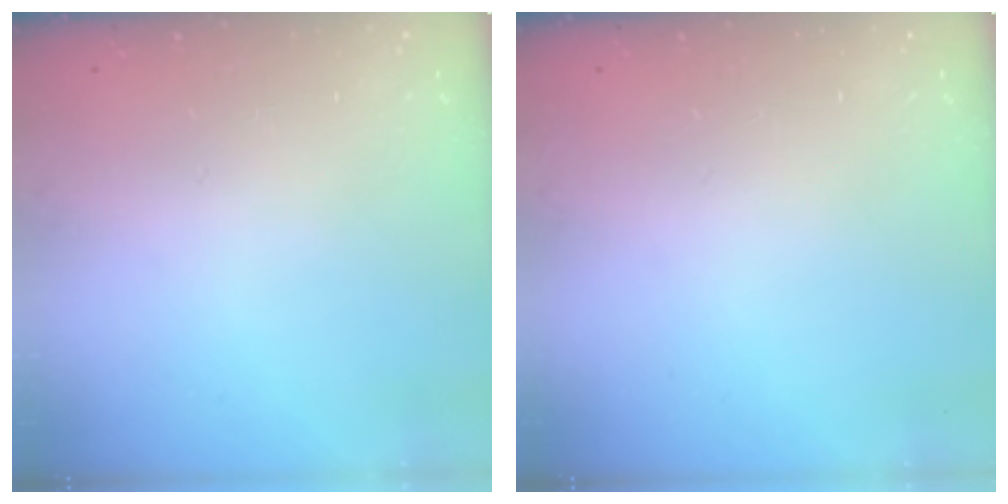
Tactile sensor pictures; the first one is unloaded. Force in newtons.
{"total": 0.0}